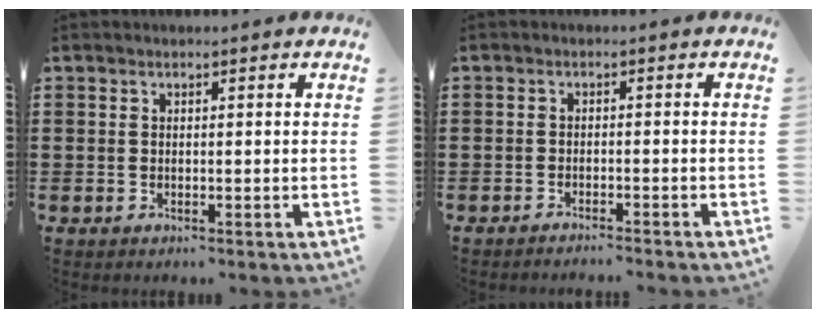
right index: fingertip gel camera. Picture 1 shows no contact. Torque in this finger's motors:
{"motor_torque": [-0.91, 1.08, -0.13, -0.04]}